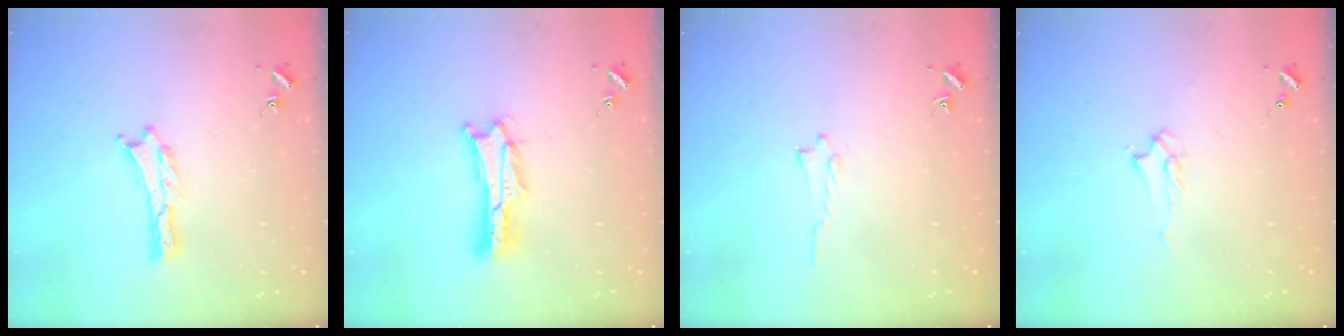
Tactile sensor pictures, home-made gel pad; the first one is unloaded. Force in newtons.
{"total": 3.6, "press": 3.6, "slide": 0.4}
{"total": 0.6, "press": 0.6, "slide": 0.1}
{"total": 1.7, "press": 1.6, "slide": 0.3}